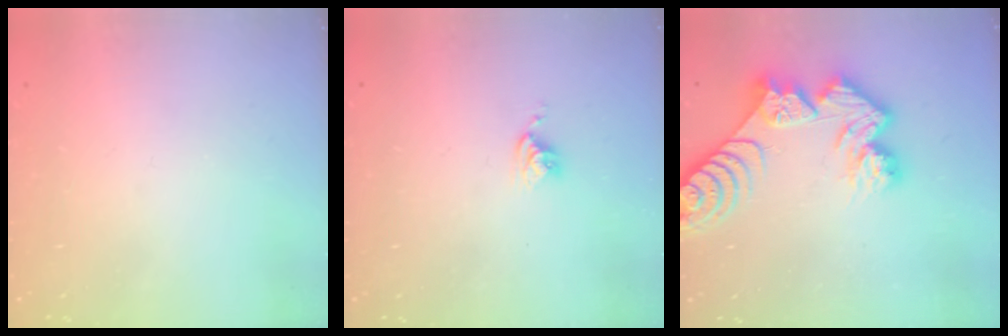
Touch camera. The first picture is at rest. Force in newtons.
{"total": 3.8, "press": 3.8, "slide": 0.1}
{"total": 12.9, "press": 12.9, "slide": 1.3}